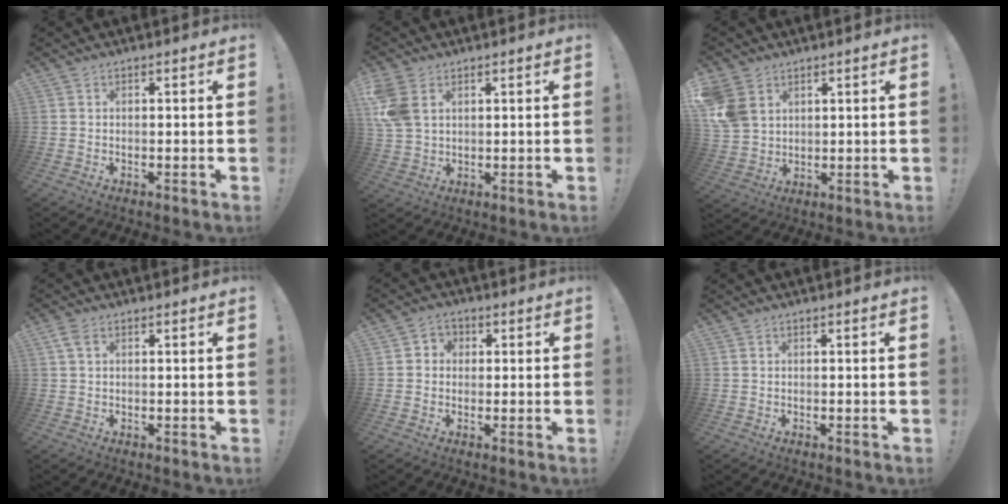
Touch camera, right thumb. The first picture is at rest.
{"total": 8.7, "force": [3.2, 5.9, 5.5], "torque": [-0.111, -0.008, 0.066]}
{"total": 9.1, "force": [4.3, 7.0, 4.1], "torque": [-0.090, -0.012, 0.091]}
{"total": 2.6, "force": [1.0, 1.5, 1.9], "torque": [-0.033, 0.002, 0.017]}
{"total": 3.4, "force": [-0.4, 3.2, 1.2], "torque": [-0.017, 0.010, -0.007]}
{"total": 0.0}